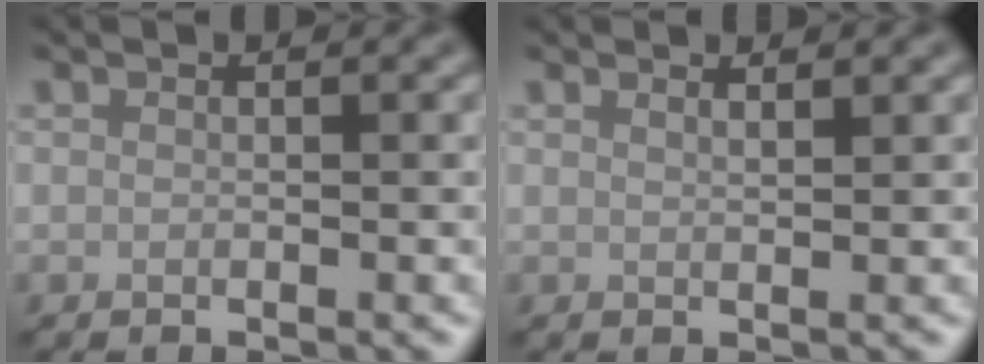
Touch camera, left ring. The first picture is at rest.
{"total": 1.2, "force": [1.0, 0.4, 0.6], "torque": [-0.002, 0.001, 0.008]}